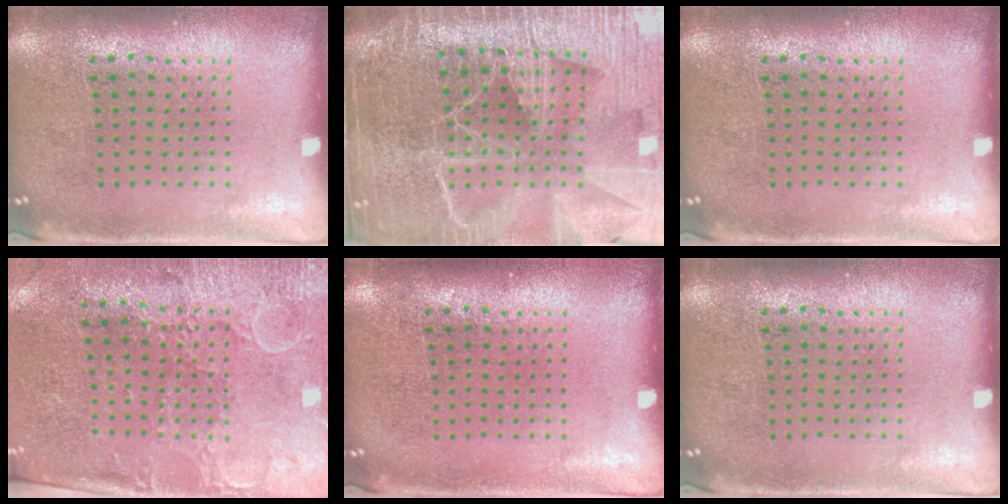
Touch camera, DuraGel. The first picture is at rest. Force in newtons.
{"total": 6.1, "press": 5.3, "slide": 3.0}
{"total": 0.0}
{"total": 3.0, "press": 2.6, "slide": 1.5}
{"total": 0.0}
{"total": 0.0}